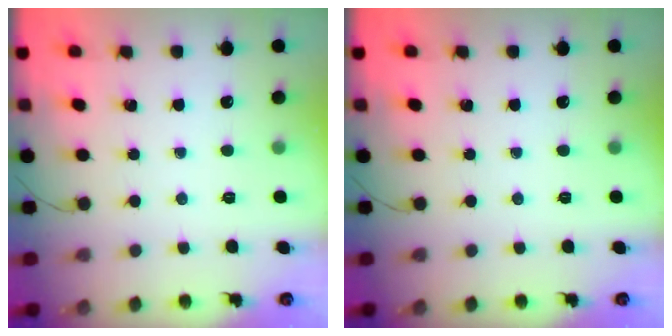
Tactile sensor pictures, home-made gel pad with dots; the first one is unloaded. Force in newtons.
{"total": 0.0}